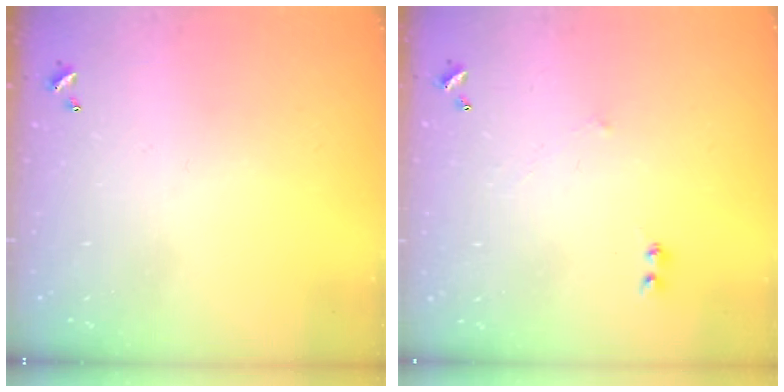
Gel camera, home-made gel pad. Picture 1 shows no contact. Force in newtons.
{"total": 2.9, "press": 2.9, "slide": 0.4}